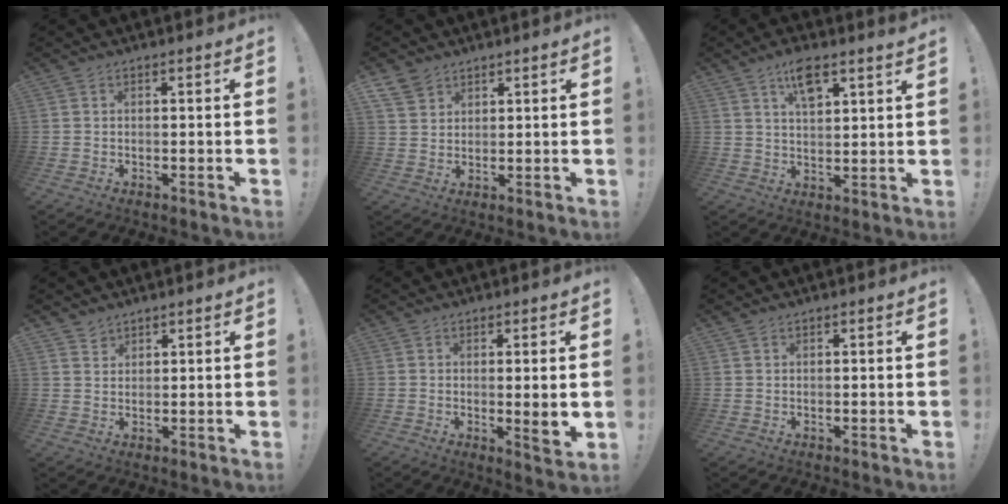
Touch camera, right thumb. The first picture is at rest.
{"total": 5.8, "force": [4.4, 3.5, 1.4], "torque": [-0.028, -0.022, 0.087]}
{"total": 7.7, "force": [5.0, 2.6, 5.3], "torque": [-0.091, -0.019, 0.086]}
{"total": 2.6, "force": [2.4, 1.1, 0.2], "torque": [0.007, -0.020, 0.042]}
{"total": 5.1, "force": [0.3, -0.2, 5.1], "torque": [-0.063, -0.017, 0.003]}
{"total": 0.8, "force": [0.7, 0.4, -0.2], "torque": [0.003, 0.002, 0.014]}